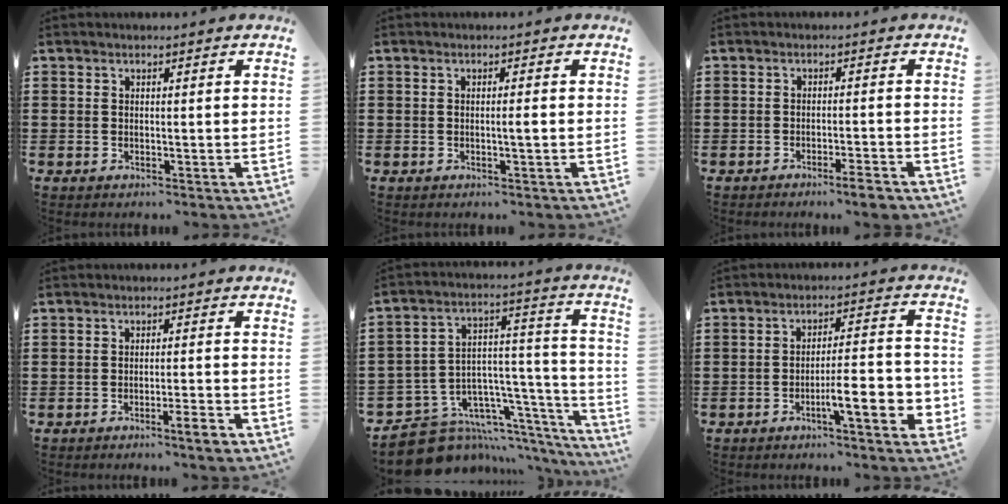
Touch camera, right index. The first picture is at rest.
{"total": 1.2, "force": [-0.3, 0.0, 1.2], "torque": [-0.024, -0.003, -0.006]}
{"total": 3.4, "force": [-2.7, 0.0, 2.1], "torque": [-0.034, -0.007, -0.046]}
{"total": 3.4, "force": [-2.4, 0.0, 2.4], "torque": [-0.039, -0.005, -0.041]}
{"total": 9.7, "force": [-7.4, 5.9, 2.2], "torque": [-0.054, -0.004, -0.125]}
{"total": 8.3, "force": [-3.5, 1.5, 7.4], "torque": [-0.109, -0.005, -0.059]}